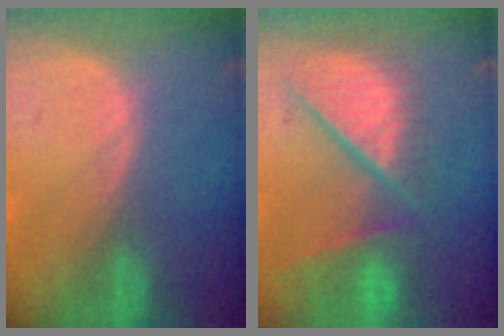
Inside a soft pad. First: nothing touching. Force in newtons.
{"total": 12.1, "press": 9.9, "slide": 7.0}